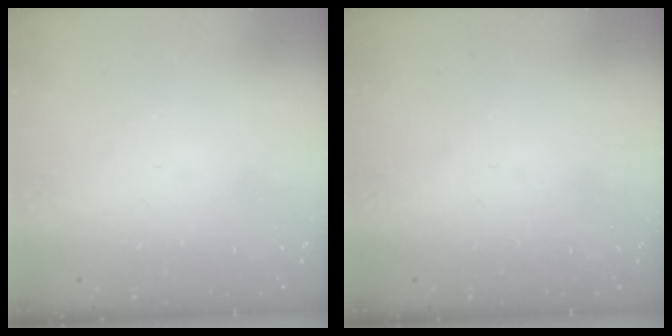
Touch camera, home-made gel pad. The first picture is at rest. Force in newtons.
{"total": 0.0}